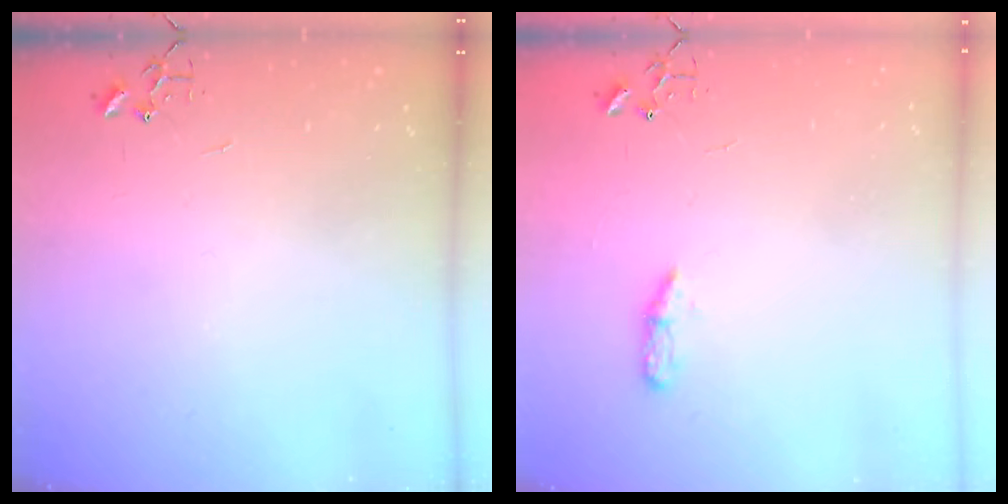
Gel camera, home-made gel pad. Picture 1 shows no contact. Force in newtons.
{"total": 4.9, "press": 4.8, "slide": 0.6}